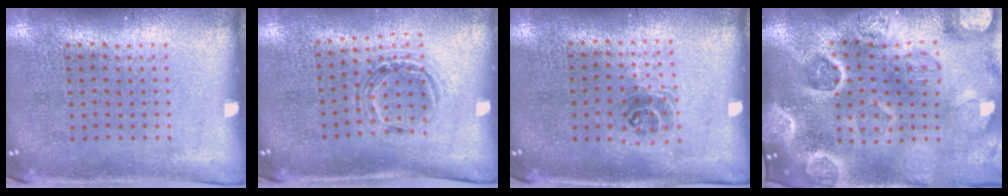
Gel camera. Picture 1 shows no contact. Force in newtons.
{"total": 1.0, "press": 1.0, "slide": 0.1}
{"total": 1.1, "press": 0.9, "slide": 0.5}
{"total": 4.5, "press": 4.0, "slide": 2.1}